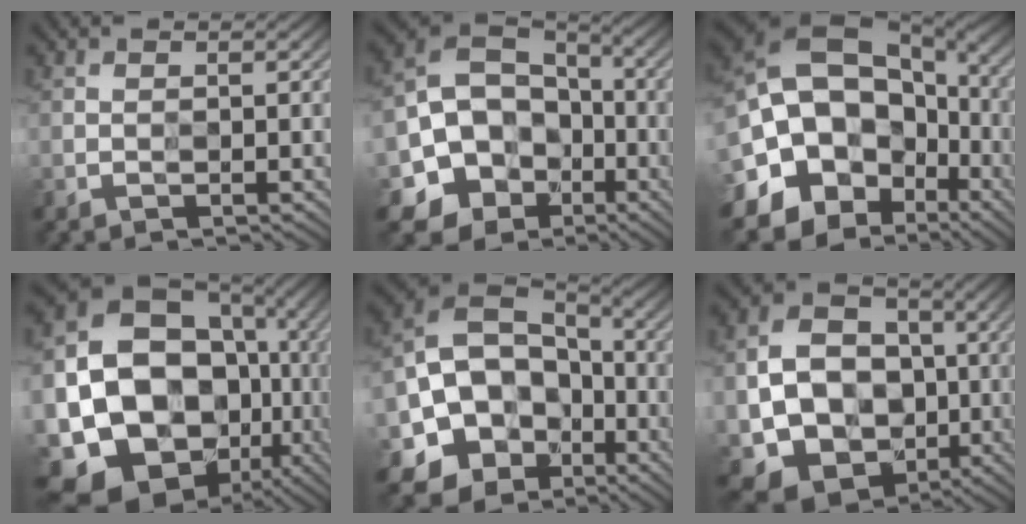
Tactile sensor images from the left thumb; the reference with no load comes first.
{"total": 11.9, "force": [-3.5, 10.3, 4.9], "torque": [-0.114, -0.024, -0.083]}
{"total": 20.0, "force": [-3.7, 17.1, 9.7], "torque": [-0.166, 0.009, -0.095]}
{"total": 19.4, "force": [-4.4, 15.9, 10.2], "torque": [-0.222, -0.046, -0.059]}
{"total": 14.0, "force": [-3.5, 12.1, 6.1], "torque": [-0.128, -0.017, -0.076]}
{"total": 11.6, "force": [-1.7, 9.7, 6.1], "torque": [-0.129, -0.014, -0.030]}